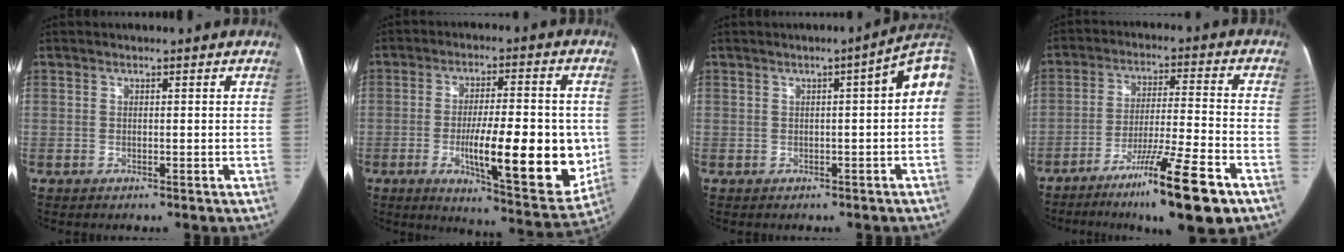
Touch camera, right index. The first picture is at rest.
{"total": 17.6, "force": [-3.1, 4.0, 16.8], "torque": [-0.229, -0.011, -0.037]}
{"total": 6.7, "force": [0.9, 0.9, 6.6], "torque": [-0.076, 0.023, 0.002]}
{"total": 14.3, "force": [-8.8, 0.1, 11.2], "torque": [-0.183, -0.031, -0.144]}